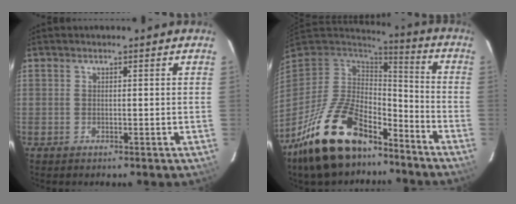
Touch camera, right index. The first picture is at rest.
{"total": 22.0, "force": [-14.9, 9.7, 13.0], "torque": [-0.261, -0.015, -0.249]}